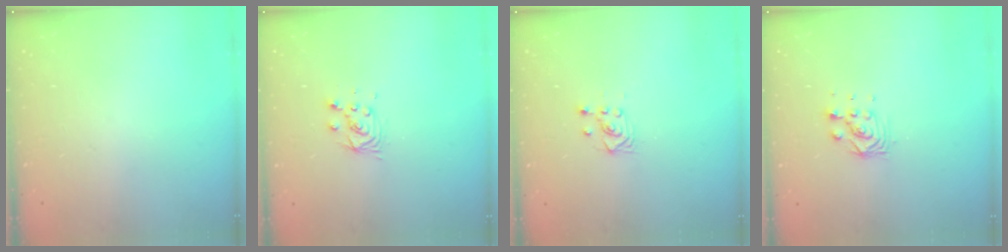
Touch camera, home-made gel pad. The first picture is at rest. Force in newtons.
{"total": 5.5, "press": 5.5, "slide": 0.5}
{"total": 3.6, "press": 3.4, "slide": 1.4}
{"total": 4.2, "press": 4.2, "slide": 0.3}